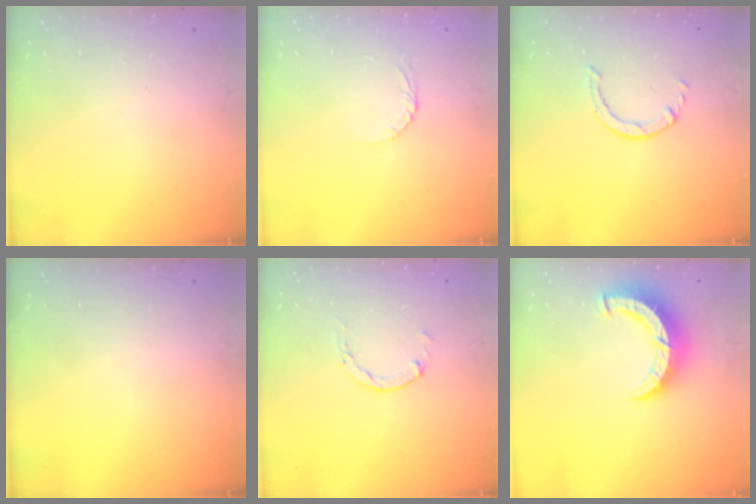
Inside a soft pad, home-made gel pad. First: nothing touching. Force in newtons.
{"total": 3.5, "press": 3.5, "slide": 0.3}
{"total": 0.6, "press": 0.6, "slide": 0.1}
{"total": 0.0}
{"total": 1.5, "press": 1.5, "slide": 0.2}
{"total": 8.8, "press": 8.8, "slide": 1.1}